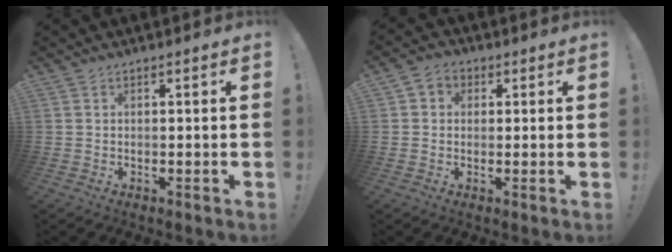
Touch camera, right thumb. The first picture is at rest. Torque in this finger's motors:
{"motor_torque": [-0.10, 0.18, 0.28, -0.28, 0.00]}